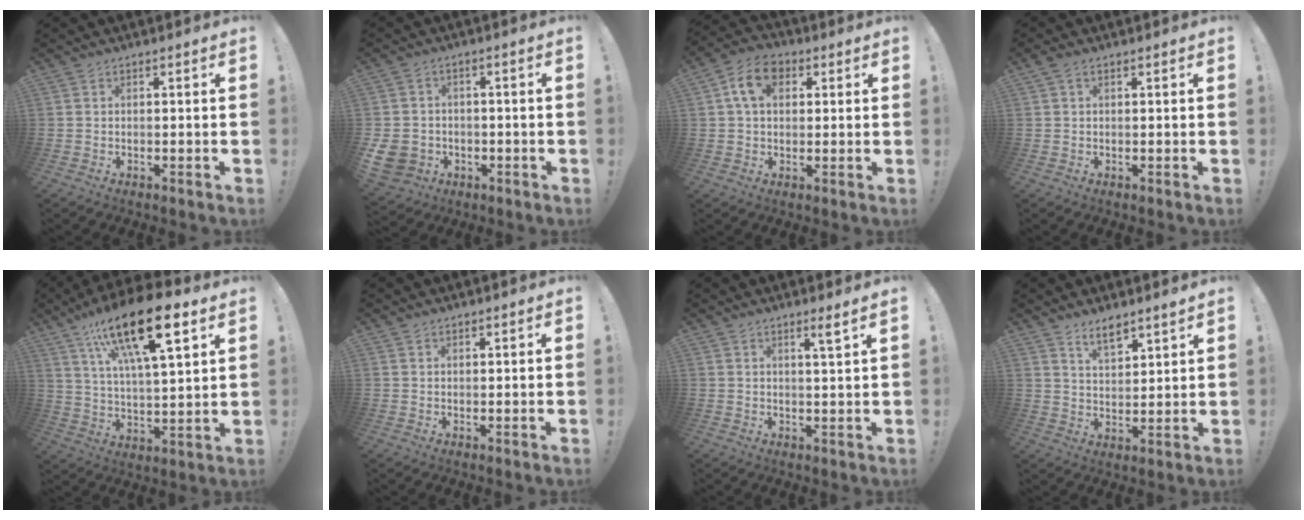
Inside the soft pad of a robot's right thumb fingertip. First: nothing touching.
{"total": 7.5, "force": [-2.7, 6.6, 2.5], "torque": [-0.061, 0.013, -0.046]}
{"total": 9.5, "force": [3.1, 6.7, 6.0], "torque": [-0.104, 0.016, 0.060]}
{"total": 1.2, "force": [0.4, 0.5, 1.0], "torque": [-0.029, 0.007, 0.009]}
{"total": 21.4, "force": [11.8, 6.5, 16.6], "torque": [-0.286, -0.052, 0.188]}
{"total": 1.1, "force": [1.0, 0.5, 0.3], "torque": [-0.005, -0.001, 0.019]}
{"total": 3.7, "force": [2.4, -0.7, 2.8], "torque": [-0.043, -0.018, 0.034]}
{"total": 6.6, "force": [5.6, 1.9, 2.9], "torque": [-0.048, -0.038, 0.101]}